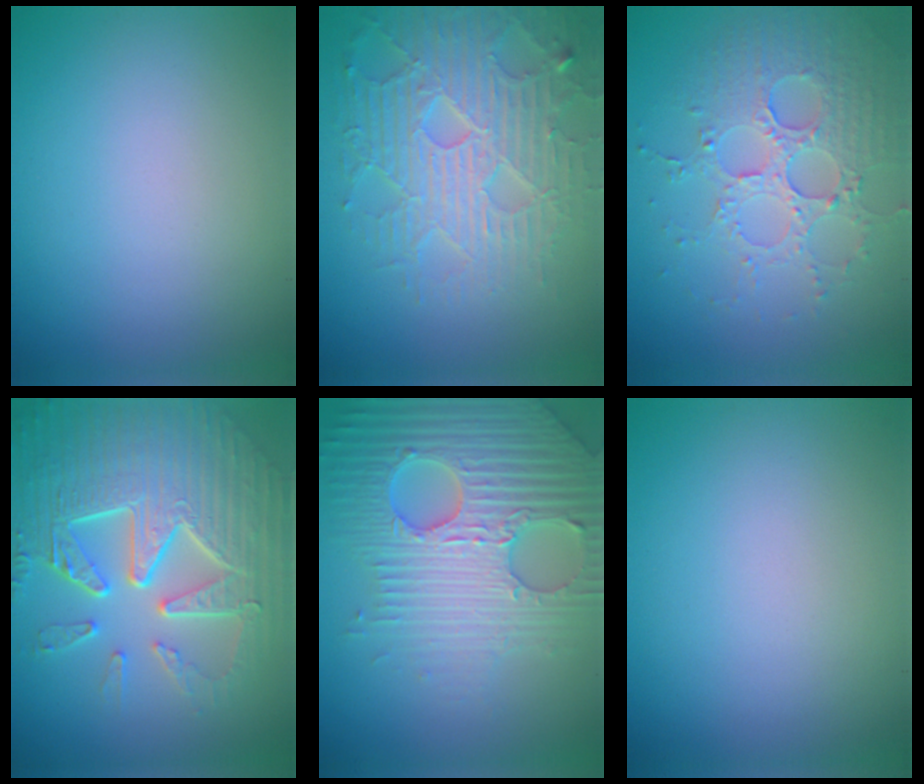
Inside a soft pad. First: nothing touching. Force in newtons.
{"total": 6.6, "press": 5.5, "slide": 3.6}
{"total": 4.3, "press": 4.0, "slide": 1.4}
{"total": 9.8, "press": 6.6, "slide": 7.2}
{"total": 7.2, "press": 7.0, "slide": 1.7}
{"total": 0.0}